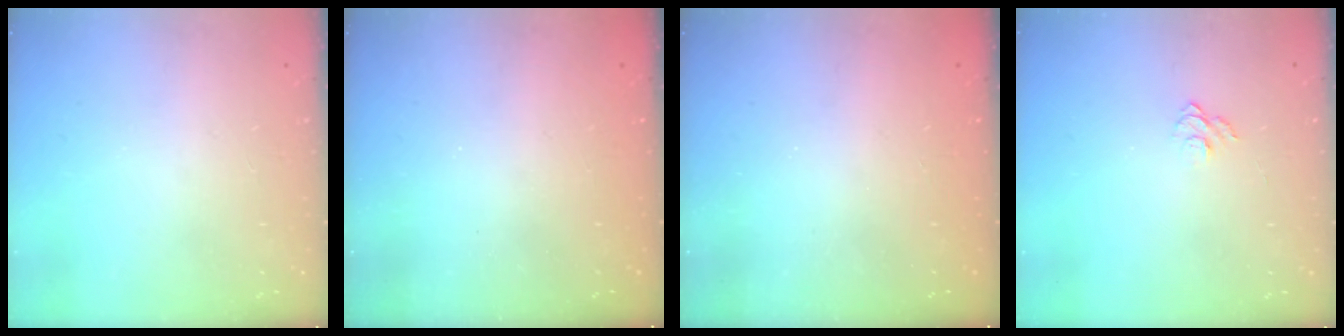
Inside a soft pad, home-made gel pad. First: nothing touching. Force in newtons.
{"total": 2.3, "press": 2.2, "slide": 0.8}
{"total": 2.6, "press": 2.5, "slide": 0.8}
{"total": 5.3, "press": 5.3, "slide": 0.5}